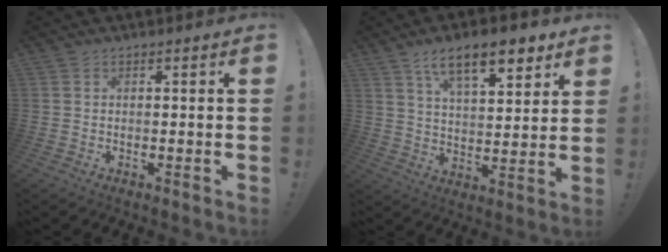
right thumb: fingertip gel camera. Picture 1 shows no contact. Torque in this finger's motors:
{"motor_torque": [0.21, 0.39, 0.93, 0.76, 0.31]}